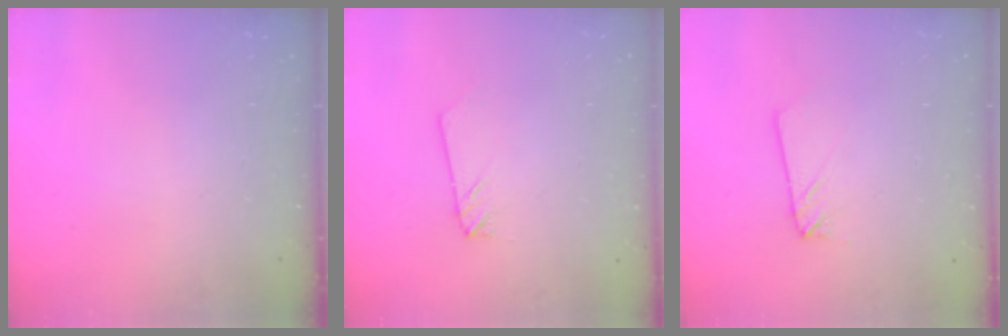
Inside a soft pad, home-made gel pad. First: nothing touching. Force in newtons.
{"total": 1.6, "press": 1.6, "slide": 0.0}
{"total": 2.2, "press": 2.2, "slide": 0.2}